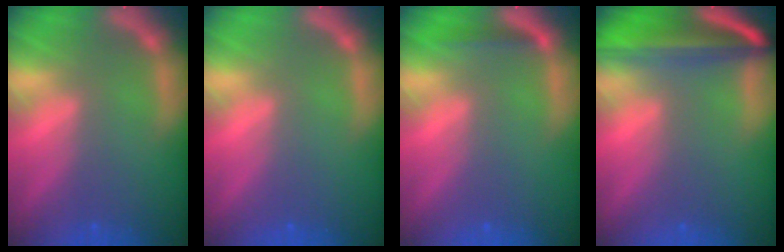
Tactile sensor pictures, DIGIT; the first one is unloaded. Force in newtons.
{"total": 0.0}
{"total": 1.4}
{"total": 10.0}